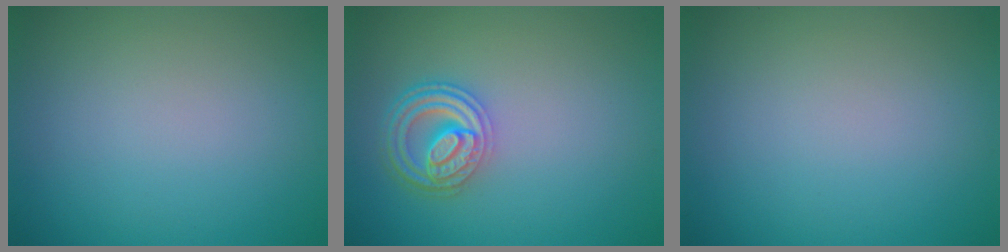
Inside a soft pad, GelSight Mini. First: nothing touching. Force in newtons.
{"total": 4.5, "press": 3.7, "slide": 2.5}
{"total": 0.0}